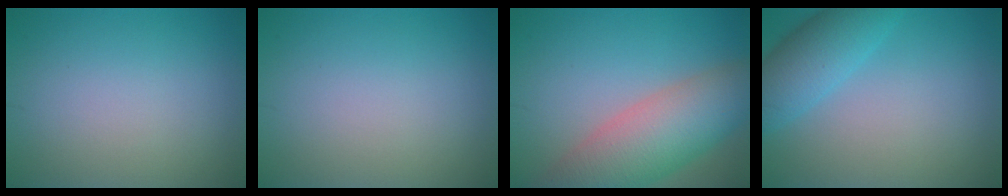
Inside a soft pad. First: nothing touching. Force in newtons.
{"total": 0.0}
{"total": 8.4, "press": 8.4, "slide": 0.4}
{"total": 4.5, "press": 4.5, "slide": 0.3}